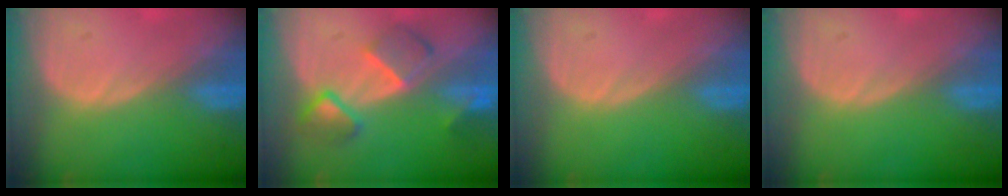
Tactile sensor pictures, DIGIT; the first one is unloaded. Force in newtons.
{"total": 6.8, "press": 6.6, "slide": 1.2}
{"total": 0.0}
{"total": 0.0}